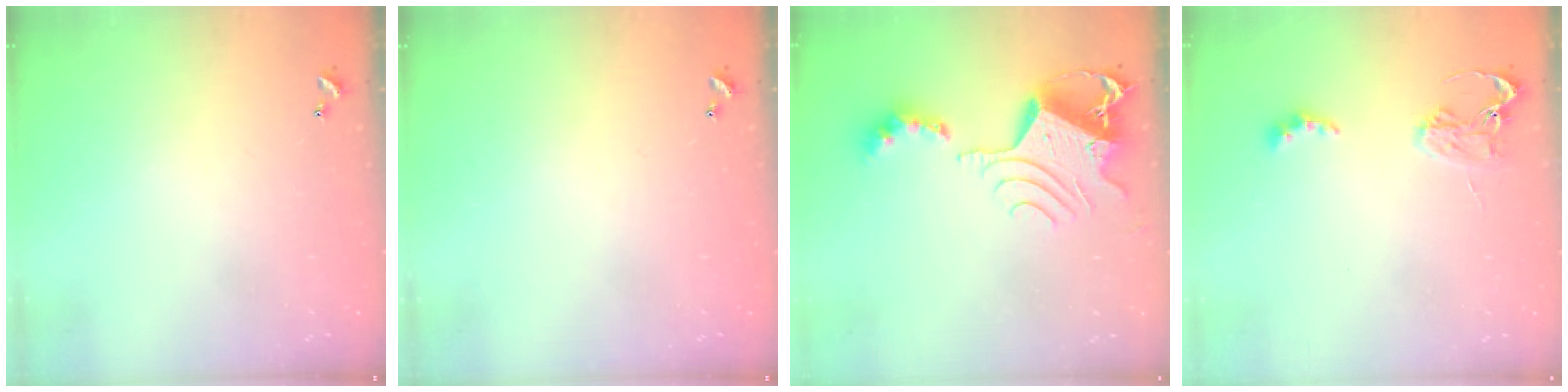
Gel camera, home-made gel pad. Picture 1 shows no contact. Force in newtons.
{"total": 0.0}
{"total": 10.9, "press": 10.9, "slide": 1.2}
{"total": 2.9, "press": 2.8, "slide": 0.6}